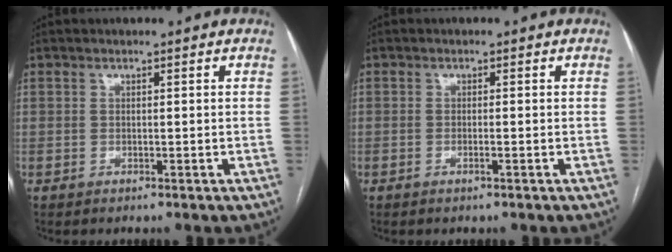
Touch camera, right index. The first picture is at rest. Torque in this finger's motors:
{"motor_torque": [-0.37, 0.30, 0.08, -0.01]}